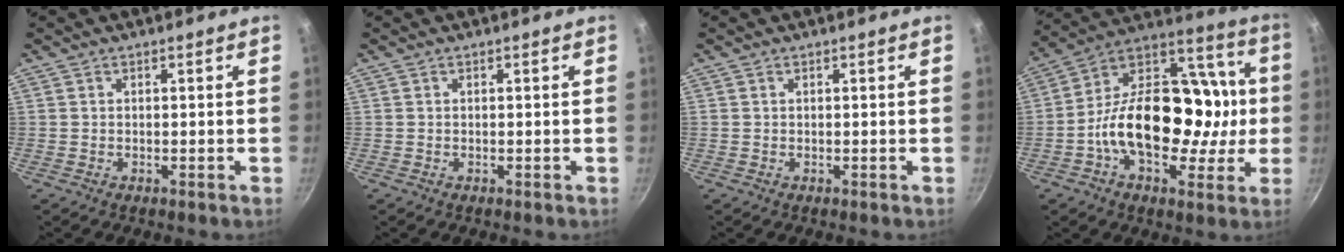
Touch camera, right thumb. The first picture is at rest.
{"total": 0.0}
{"total": 0.0}
{"total": 26.4, "force": [-1.9, 15.4, 21.4], "torque": [-0.313, 0.045, -0.028]}